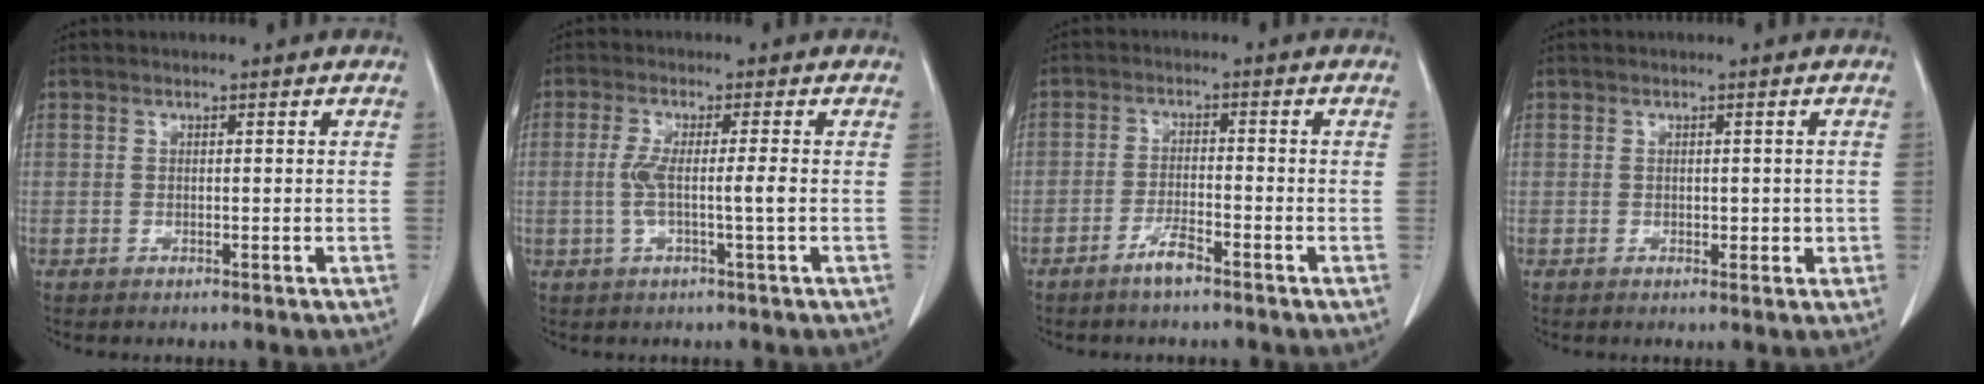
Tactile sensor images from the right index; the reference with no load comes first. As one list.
[{"total": 4.5, "force": [-0.5, -0.3, 4.4], "torque": [-0.090, 0.001, -0.010]}, {"total": 3.4, "force": [-2.6, 0.4, 2.2], "torque": [-0.043, -0.001, -0.049]}, {"total": 1.9, "force": [-0.1, 1.3, 1.4], "torque": [-0.016, 0.006, 0.004]}]